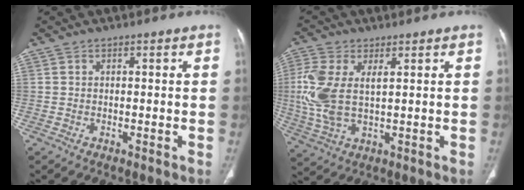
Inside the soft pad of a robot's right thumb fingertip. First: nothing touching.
{"total": 10.7, "force": [1.8, 5.4, 9.0], "torque": [-0.226, 0.000, 0.043]}